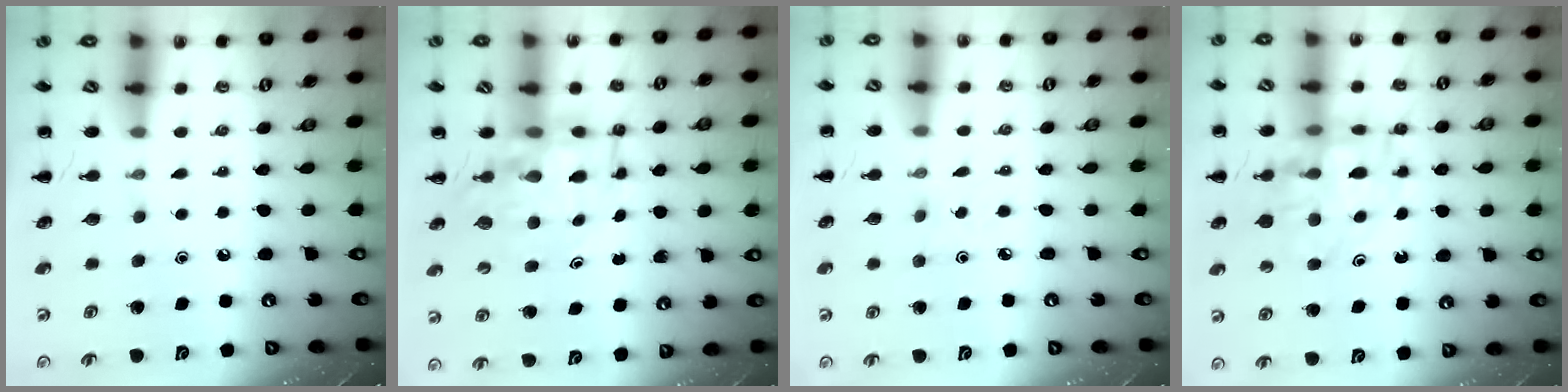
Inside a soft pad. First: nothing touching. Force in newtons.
{"total": 8.2, "press": 7.7, "slide": 2.9}
{"total": 1.5, "press": 1.4, "slide": 0.6}
{"total": 16.0, "press": 15.5, "slide": 4.0}